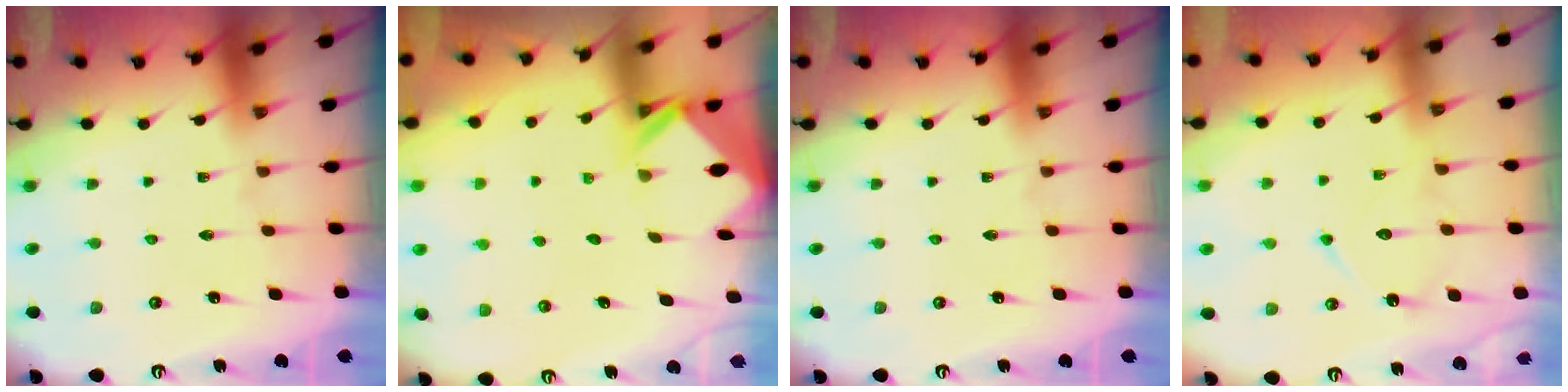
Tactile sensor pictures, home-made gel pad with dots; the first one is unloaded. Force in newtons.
{"total": 2.6, "press": 2.6, "slide": 0.1}
{"total": 0.0}
{"total": 10.2, "press": 10.2, "slide": 0.6}